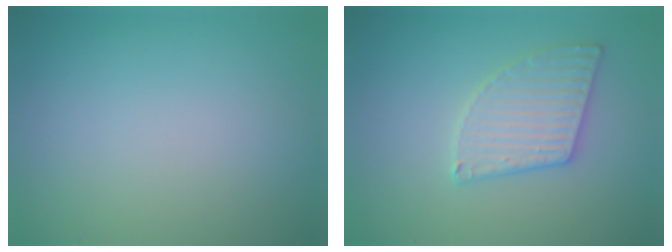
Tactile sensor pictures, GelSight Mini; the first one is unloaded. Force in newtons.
{"total": 3.2, "press": 3.2, "slide": 0.1}